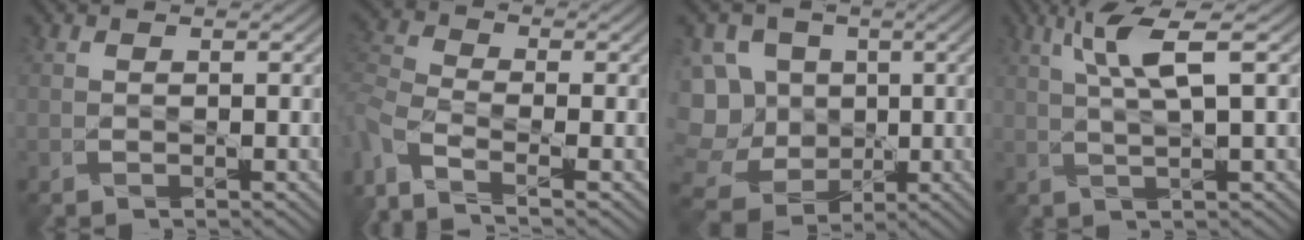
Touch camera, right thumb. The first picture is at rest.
{"total": 7.6, "force": [-4.4, 2.6, 5.6], "torque": [-0.157, -0.021, -0.091]}
{"total": 13.5, "force": [-0.1, 12.1, 5.9], "torque": [-0.234, 0.028, -0.004]}
{"total": 5.3, "force": [2.1, -0.3, 4.8], "torque": [-0.115, 0.009, 0.045]}